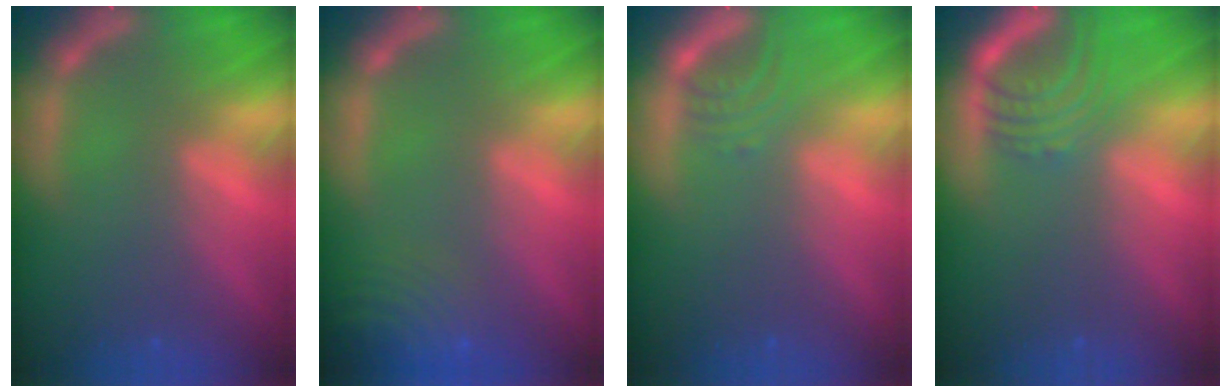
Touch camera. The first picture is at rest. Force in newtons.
{"total": 10.0}
{"total": 2.5}
{"total": 5.0}